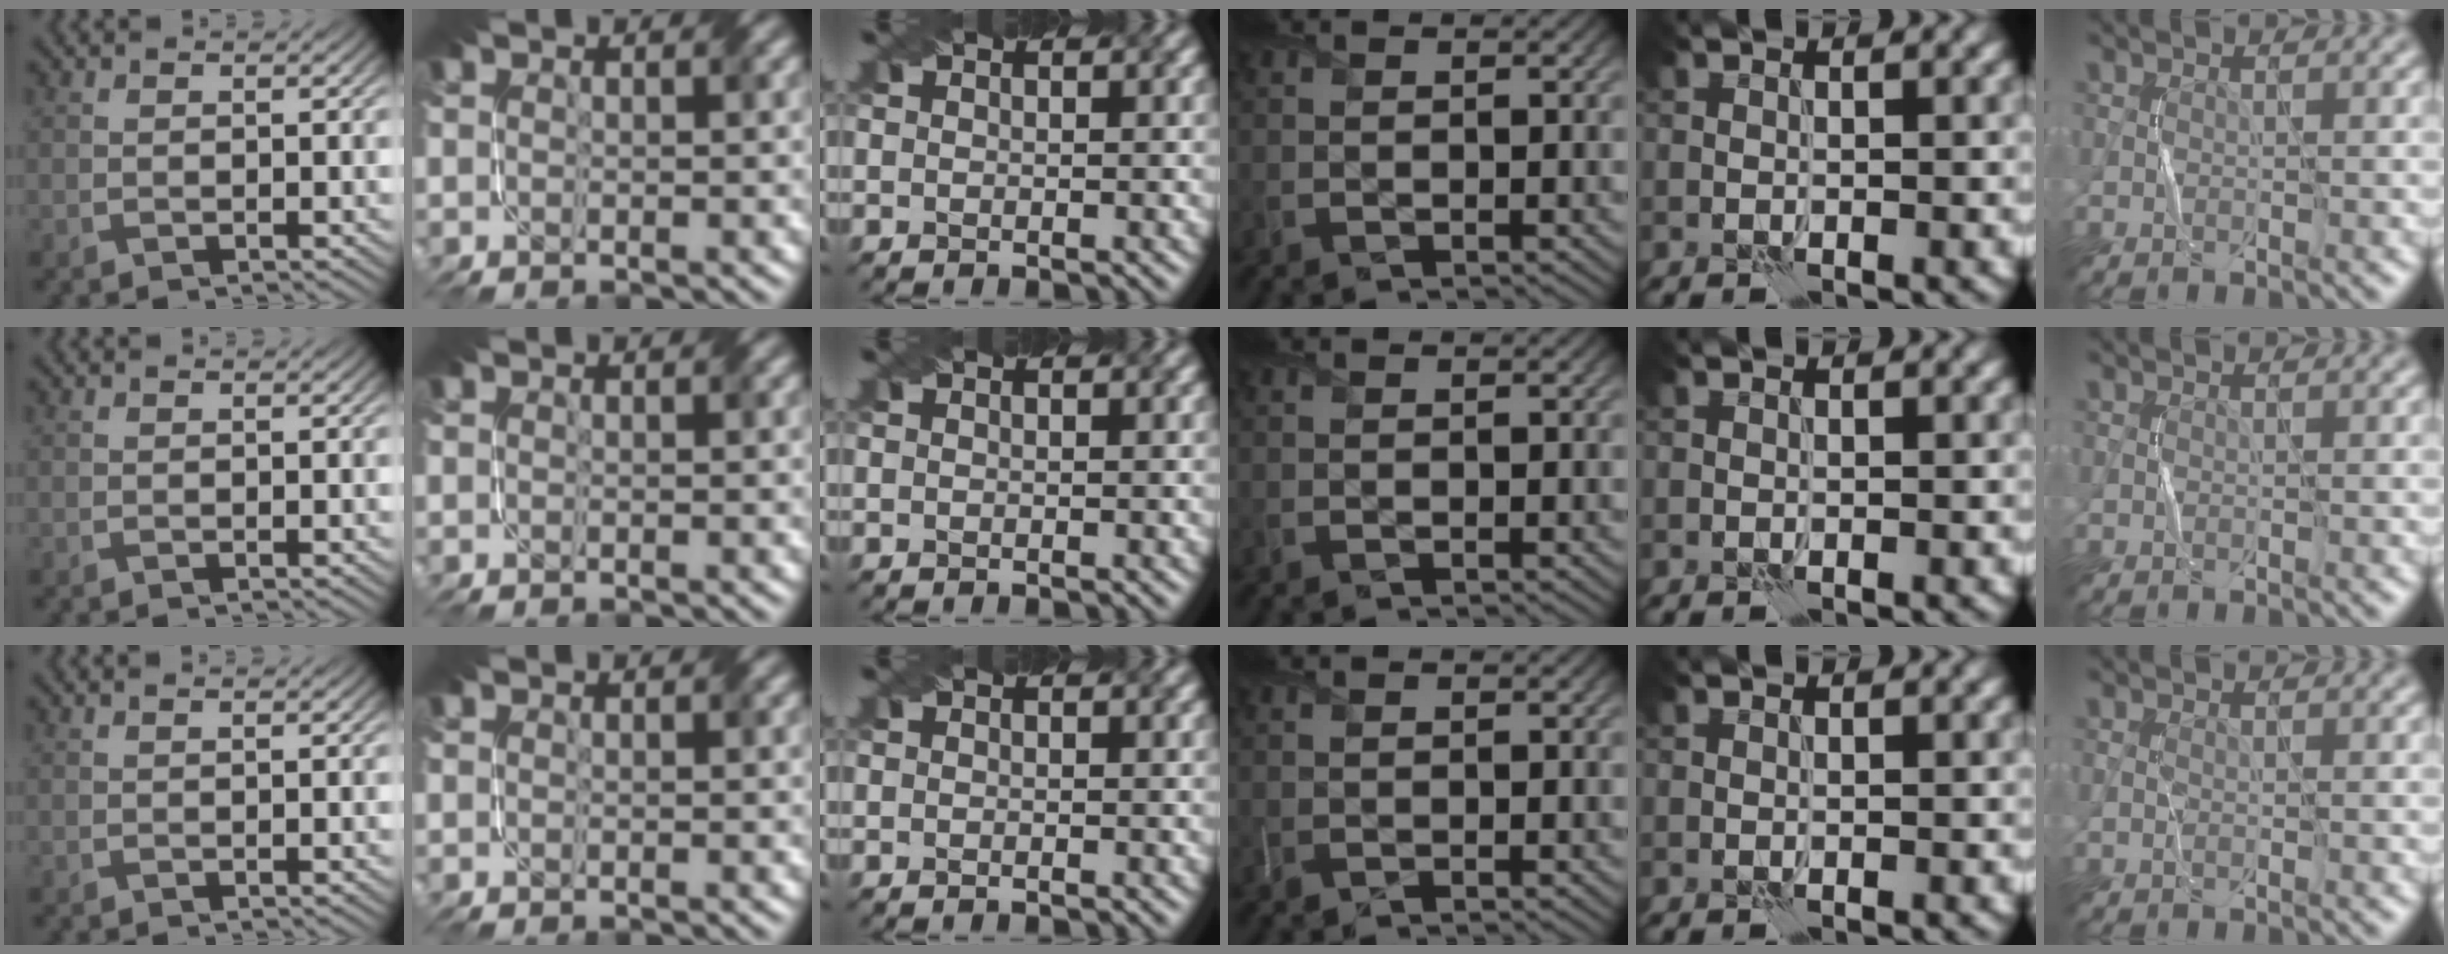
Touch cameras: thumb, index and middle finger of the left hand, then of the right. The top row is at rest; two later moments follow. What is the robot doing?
{"motion": "fold", "object": "netting"}